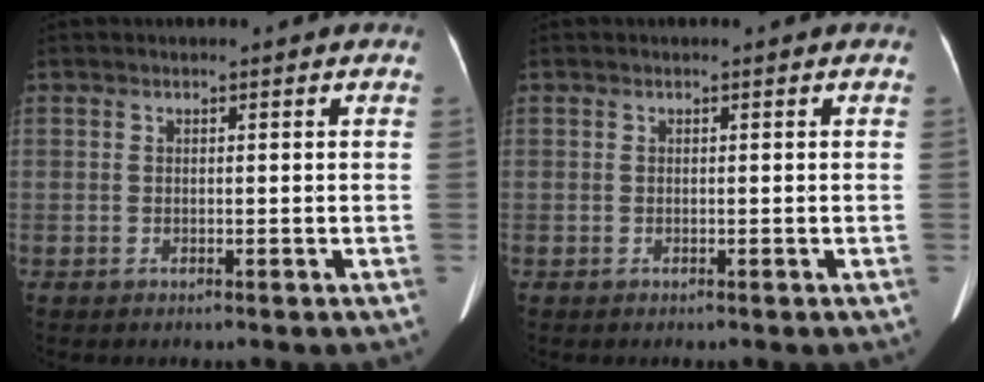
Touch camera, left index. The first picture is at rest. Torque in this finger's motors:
{"motor_torque": [0.02, 0.07, 0.00, -0.01]}